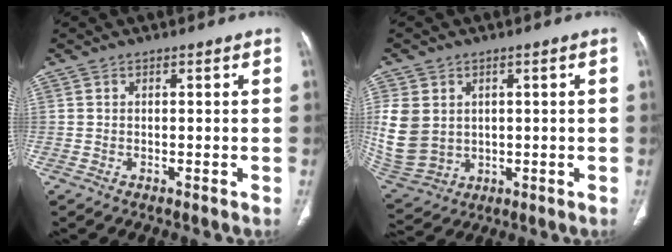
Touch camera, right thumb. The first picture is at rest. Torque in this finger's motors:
{"motor_torque": [0.82, 0.96, 0.42, -0.31, 0.24]}